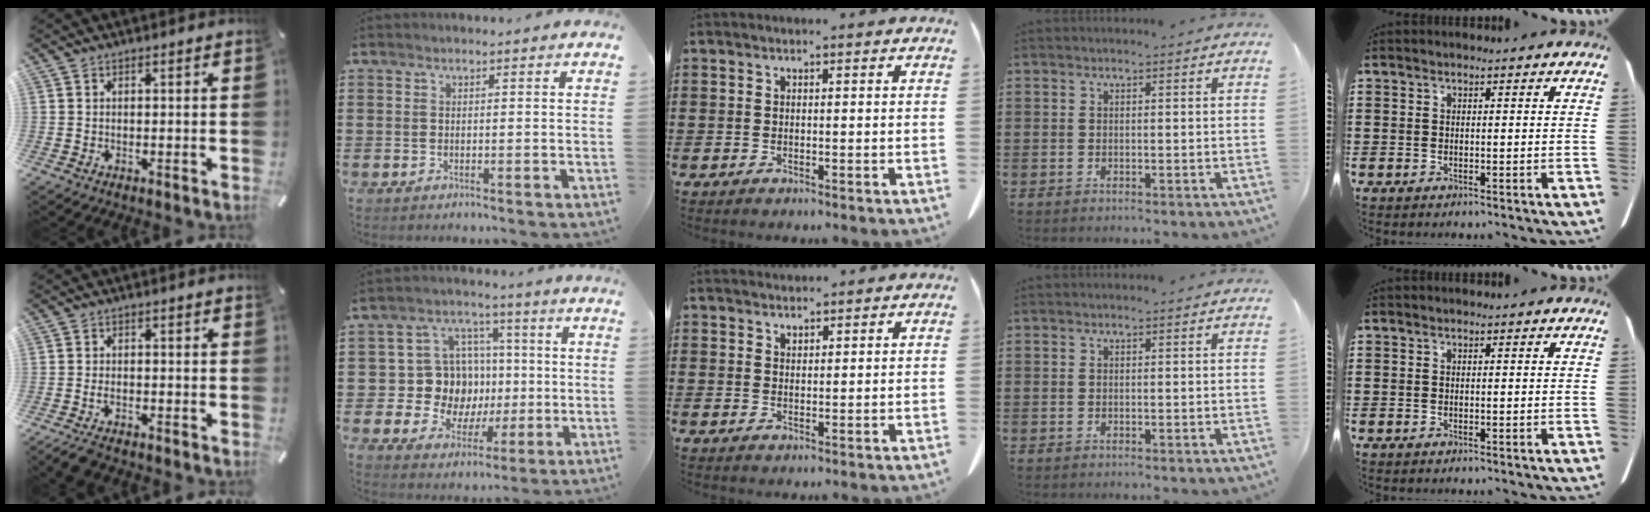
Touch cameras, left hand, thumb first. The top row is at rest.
{"thumb": {"total": 3.0, "force": [-2.1, 1.2, 1.8], "torque": [-0.051, 0.004, -0.046]}, "index": {"total": 10.8, "force": [0.6, 10.3, 3.2], "torque": [-0.104, 0.007, 0.025]}, "middle": {"total": 1.7, "force": [1.7, 0.5, 0.0], "torque": [-0.003, 0.002, 0.033]}}